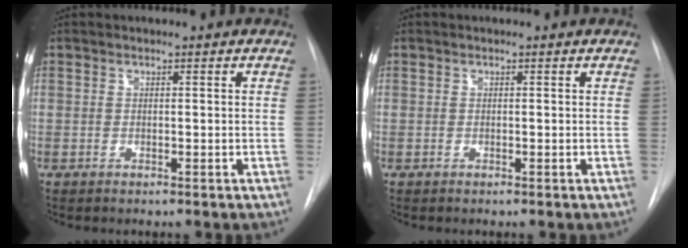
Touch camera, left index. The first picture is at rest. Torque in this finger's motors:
{"motor_torque": [0.00, 0.00, 0.00, 0.00]}